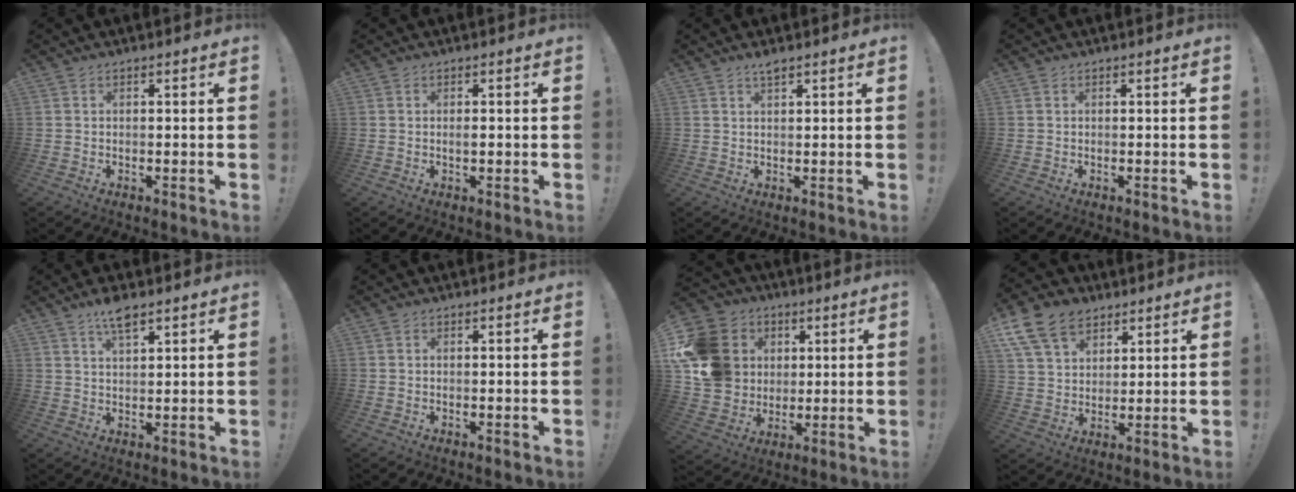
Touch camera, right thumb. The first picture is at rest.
{"total": 1.1, "force": [-0.3, 0.3, 1.0], "torque": [-0.016, 0.000, -0.007]}
{"total": 1.9, "force": [1.6, 0.3, 1.1], "torque": [-0.008, -0.010, 0.025]}
{"total": 0.0}
{"total": 6.2, "force": [4.4, 1.8, 4.0], "torque": [-0.062, -0.021, 0.073]}
{"total": 0.0}
{"total": 18.2, "force": [3.6, 16.1, 7.7], "torque": [-0.131, -0.006, 0.096]}
{"total": 14.2, "force": [8.1, 9.6, 6.6], "torque": [-0.114, -0.041, 0.159]}